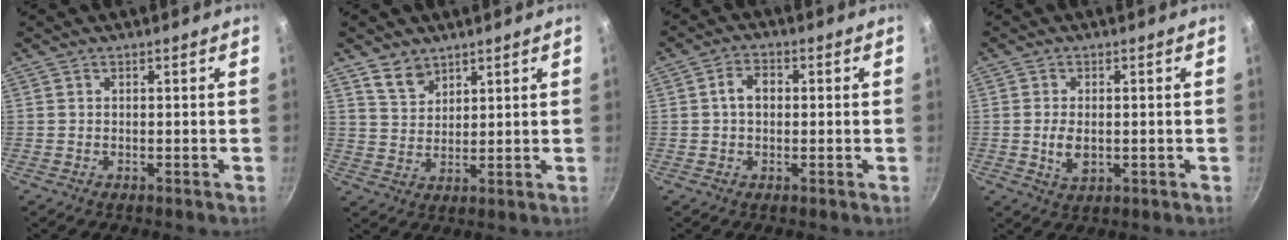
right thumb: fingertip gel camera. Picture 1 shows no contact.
{"total": 5.1, "force": [3.7, 3.0, 1.8], "torque": [-0.021, -0.017, 0.077]}
{"total": 4.4, "force": [0.4, 3.2, 3.1], "torque": [-0.040, 0.014, 0.000]}
{"total": 4.6, "force": [-0.4, 2.8, 3.6], "torque": [-0.065, -0.004, -0.002]}